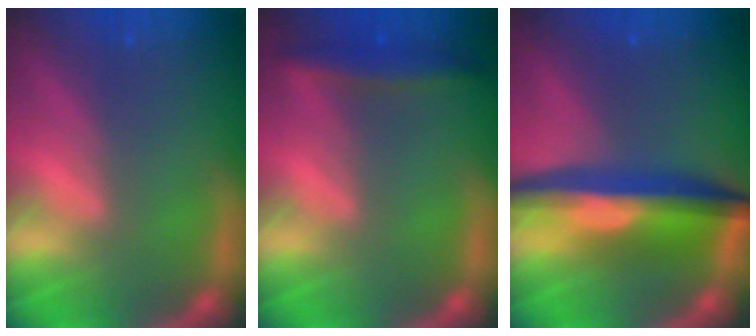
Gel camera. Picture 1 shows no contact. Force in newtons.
{"total": 2.9}
{"total": 8.0}